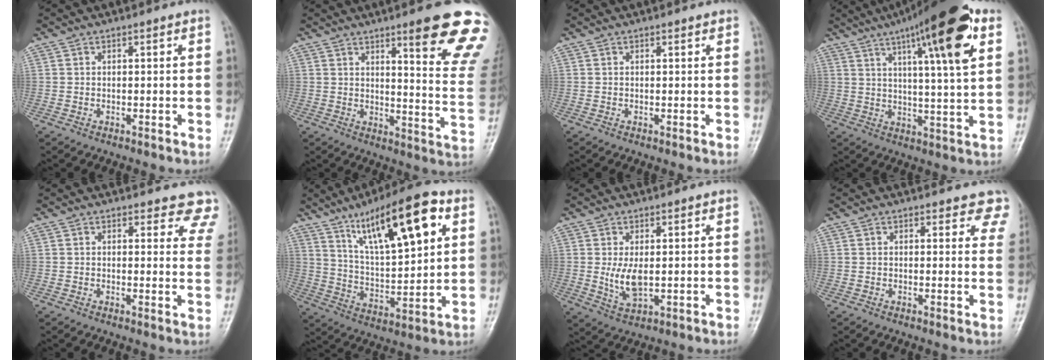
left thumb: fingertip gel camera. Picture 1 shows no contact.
{"total": 17.8, "force": [11.3, 2.0, 13.5], "torque": [-0.141, -0.066, 0.141]}
{"total": 0.6, "force": [0.4, 0.2, 0.4], "torque": [-0.007, -0.001, 0.003]}
{"total": 19.0, "force": [8.9, 3.7, 16.4], "torque": [-0.231, -0.012, 0.127]}
{"total": 7.7, "force": [7.0, 3.0, 1.3], "torque": [0.037, -0.032, 0.047]}
{"total": 19.4, "force": [9.2, 5.8, 16.0], "torque": [-0.233, -0.027, 0.159]}
{"total": 5.5, "force": [0.3, 2.7, 4.8], "torque": [-0.087, -0.014, 0.015]}
{"total": 5.4, "force": [4.4, 2.5, 1.9], "torque": [0.017, -0.018, 0.031]}